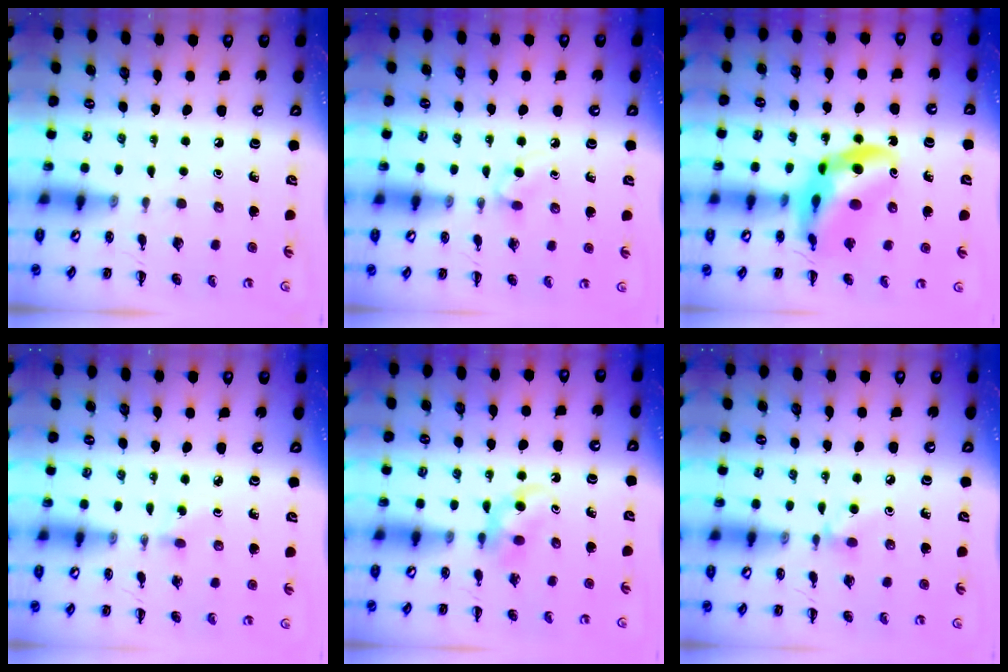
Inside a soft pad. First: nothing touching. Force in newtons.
{"total": 2.4, "press": 2.1, "slide": 1.1}
{"total": 11.7, "press": 11.3, "slide": 3.0}
{"total": 1.6, "press": 1.4, "slide": 0.8}
{"total": 4.7, "press": 4.5, "slide": 1.3}
{"total": 5.5, "press": 5.2, "slide": 1.9}